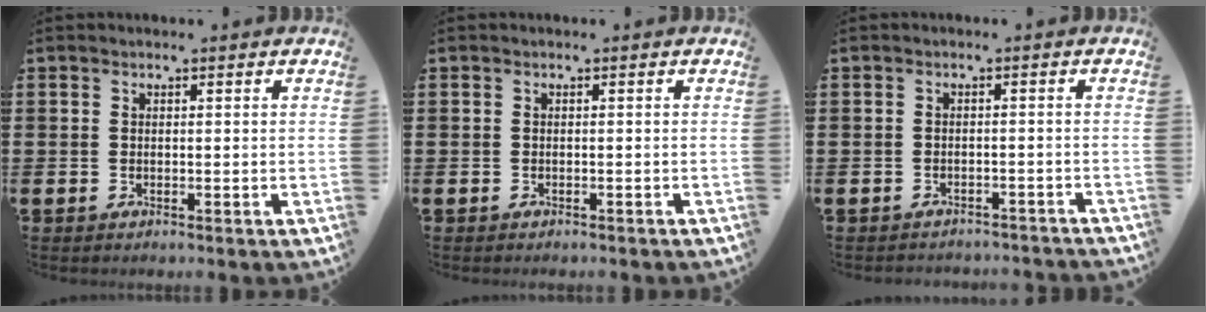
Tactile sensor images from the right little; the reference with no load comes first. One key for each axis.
{"total": 0.0}
{"total": 1.3, "fx": -1.3, "fy": 0.0, "fz": -0.1, "tx": -0.002, "ty": 0.003, "tz": -0.028}